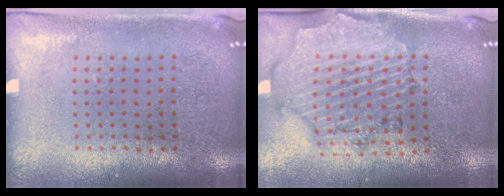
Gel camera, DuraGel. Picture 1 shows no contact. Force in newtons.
{"total": 1.7, "press": 1.6, "slide": 0.3}